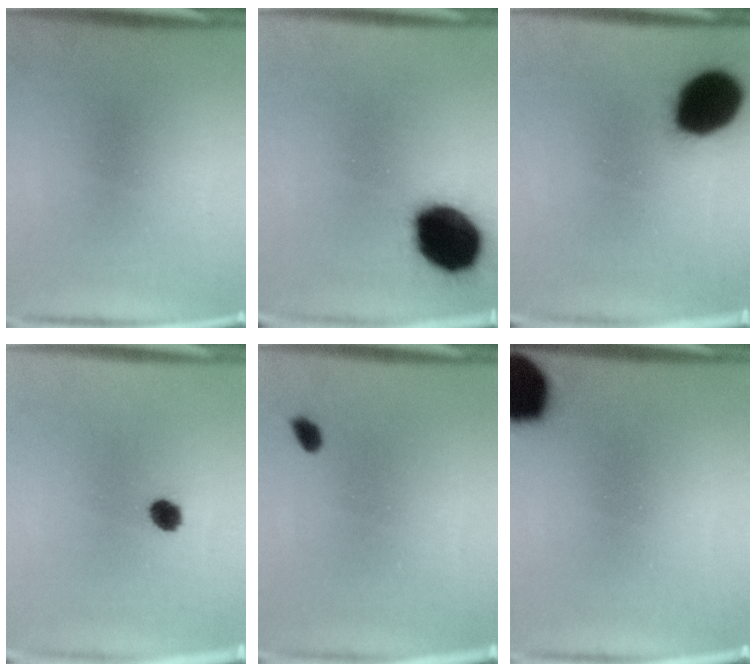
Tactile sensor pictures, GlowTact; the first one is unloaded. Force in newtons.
{"total": 19.2}
{"total": 17.7}
{"total": 2.9}
{"total": 1.5}
{"total": 17.2}